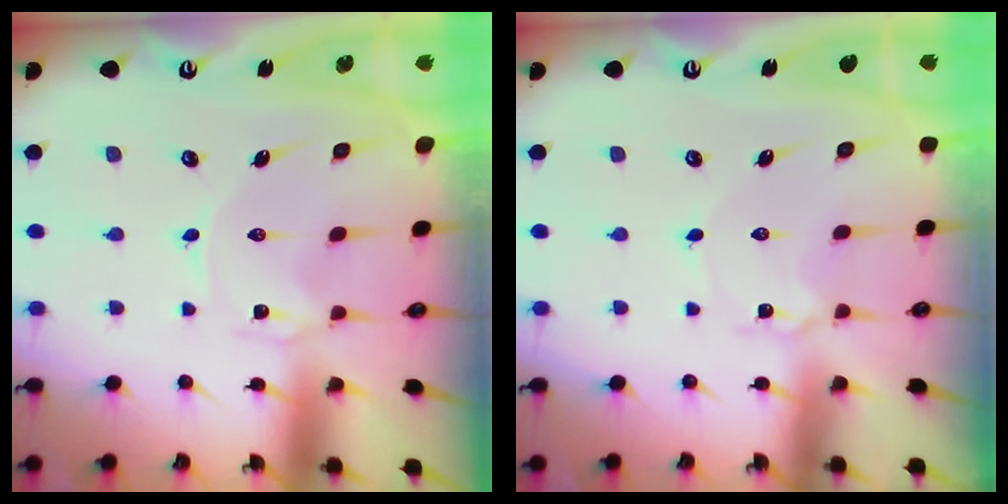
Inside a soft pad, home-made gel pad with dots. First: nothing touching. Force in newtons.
{"total": 3.2, "press": 3.2, "slide": 0.3}